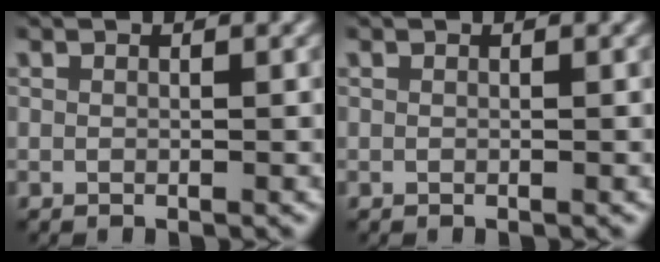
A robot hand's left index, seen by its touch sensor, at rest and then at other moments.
{"total": 0.0}